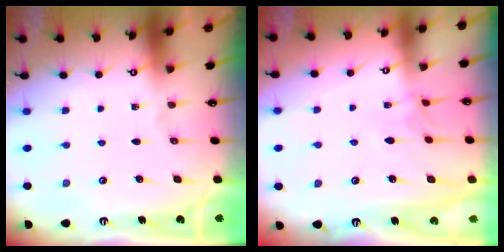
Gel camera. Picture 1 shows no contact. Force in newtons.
{"total": 2.1, "press": 2.1, "slide": 0.4}